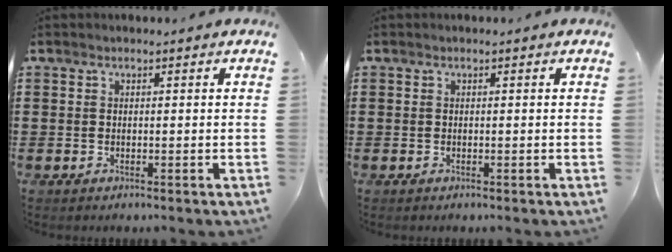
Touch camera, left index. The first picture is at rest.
{"total": 0.0}